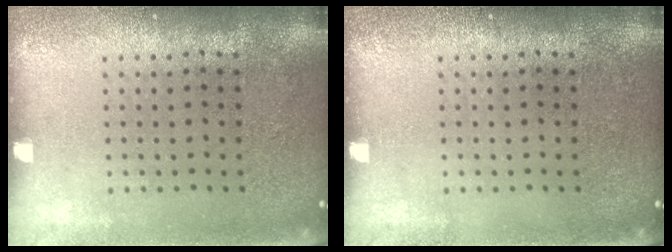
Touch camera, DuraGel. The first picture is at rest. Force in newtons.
{"total": 0.0}